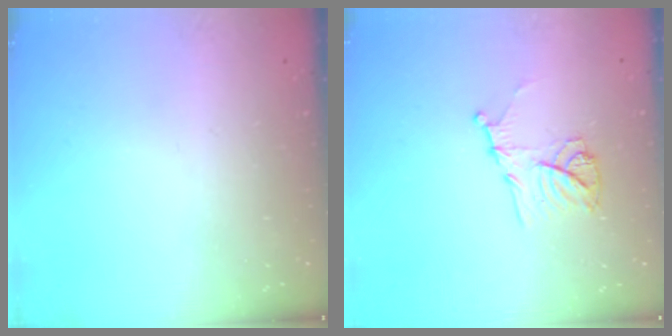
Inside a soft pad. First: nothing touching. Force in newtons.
{"total": 11.4, "press": 11.4, "slide": 0.3}